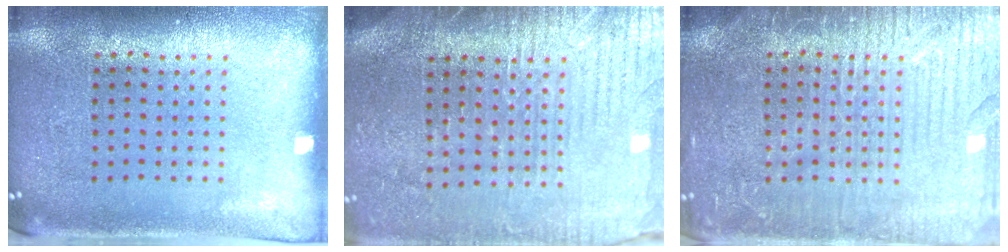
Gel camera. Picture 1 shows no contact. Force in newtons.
{"total": 3.6, "press": 3.4, "slide": 1.2}
{"total": 3.9, "press": 3.9, "slide": 0.6}